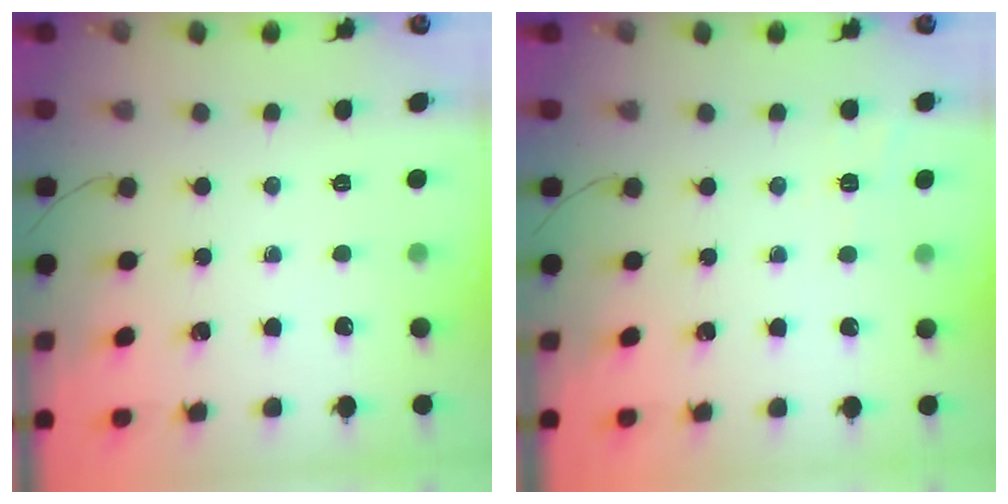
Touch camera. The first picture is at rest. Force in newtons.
{"total": 2.0, "press": 1.3, "slide": 1.6}